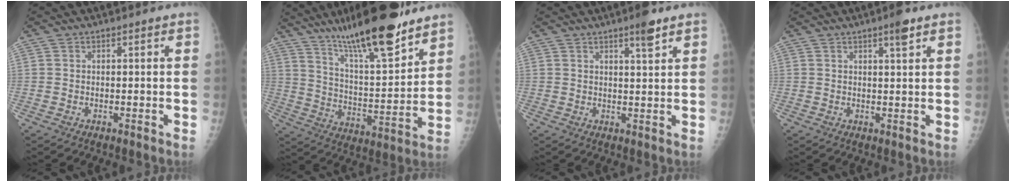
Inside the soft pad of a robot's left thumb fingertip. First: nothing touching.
{"total": 21.2, "force": [15.3, 4.4, 13.9], "torque": [-0.207, -0.075, 0.258]}
{"total": 3.9, "force": [2.7, 0.5, 2.9], "torque": [-0.039, -0.017, 0.039]}
{"total": 3.1, "force": [1.9, 0.4, 2.4], "torque": [-0.034, -0.010, 0.027]}